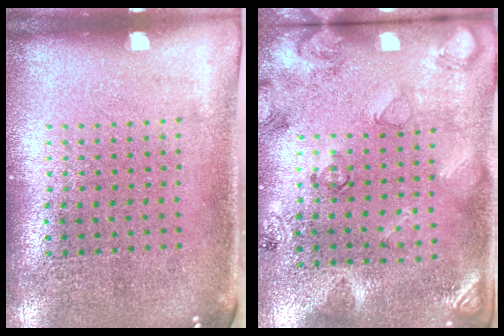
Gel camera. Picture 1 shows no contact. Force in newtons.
{"total": 2.6, "press": 1.8, "slide": 1.9}